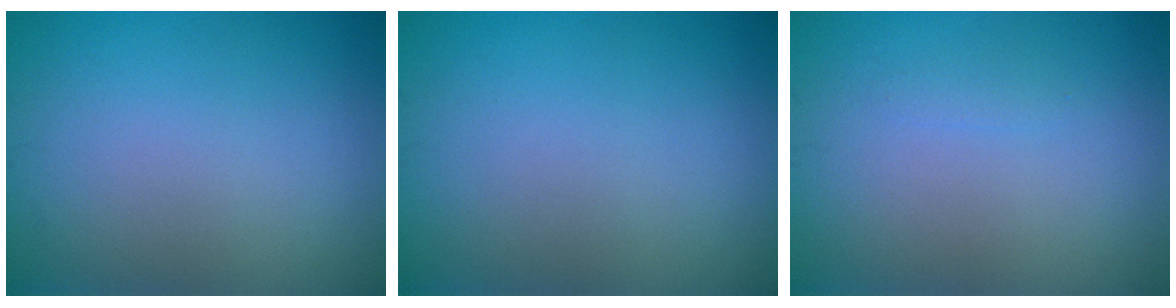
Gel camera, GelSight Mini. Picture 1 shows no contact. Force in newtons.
{"total": 0.0}
{"total": 0.6, "press": 0.6, "slide": 0.0}